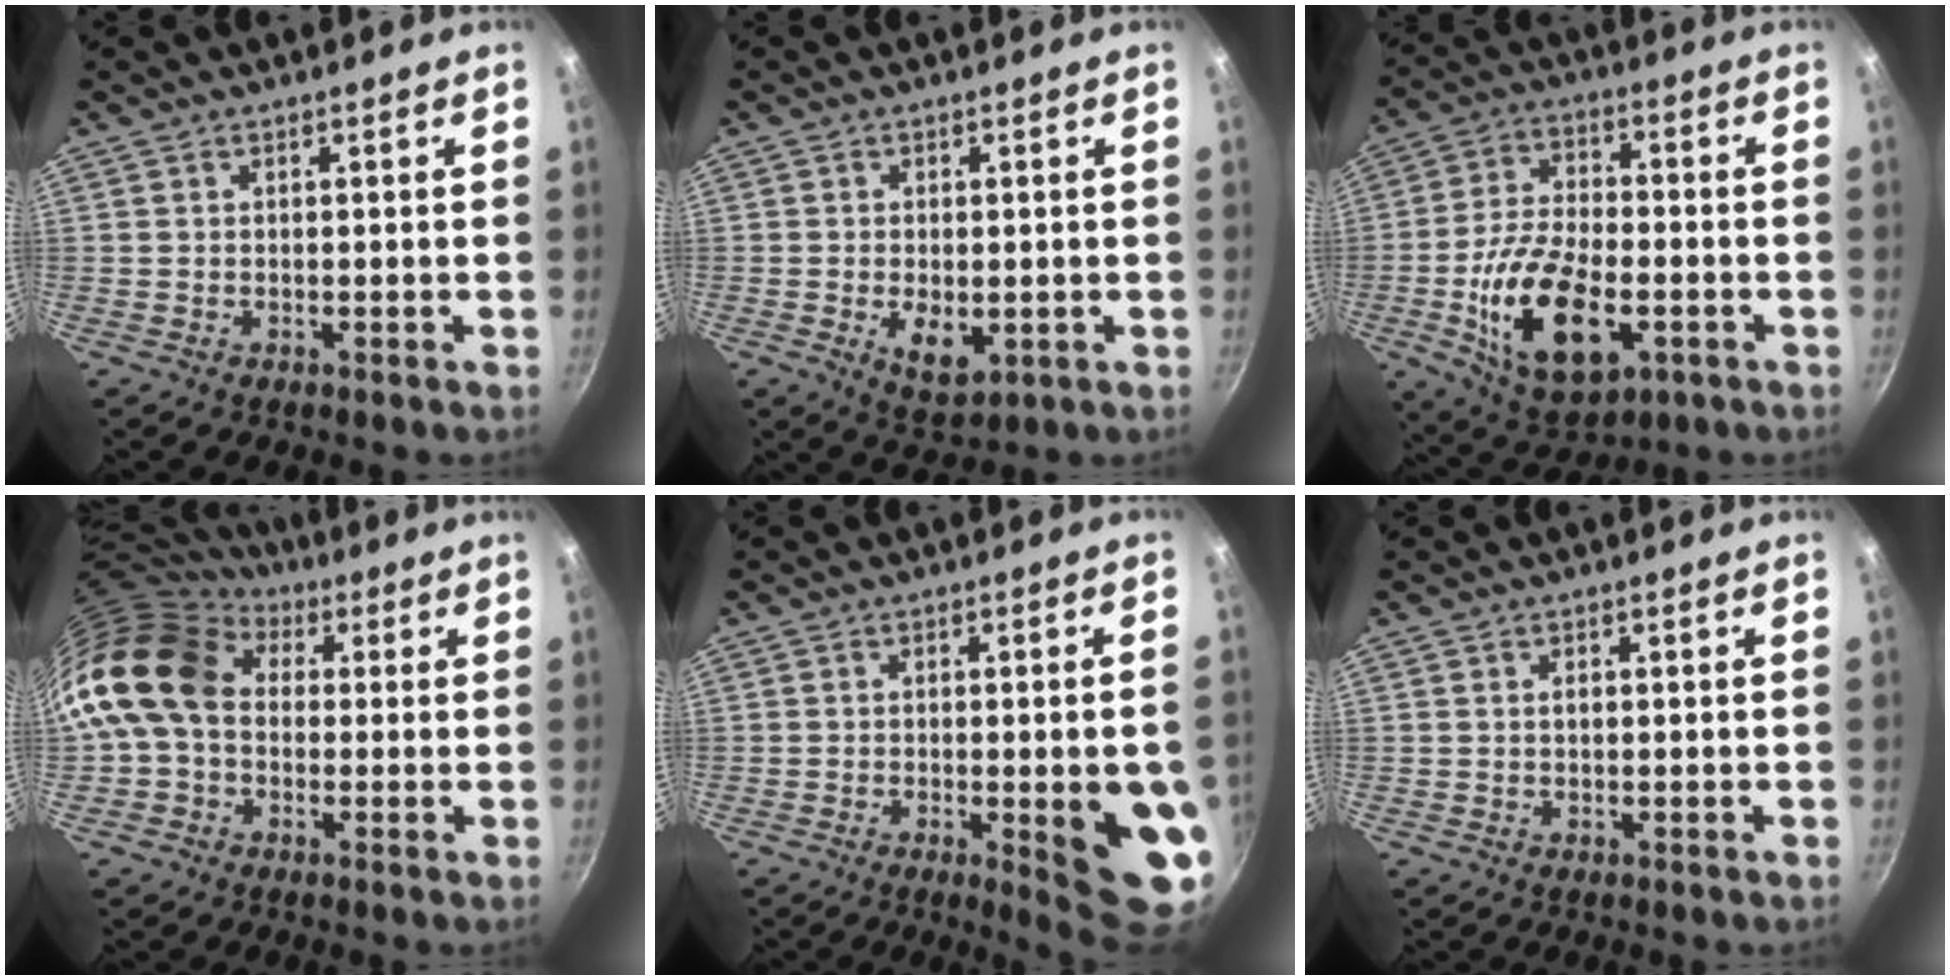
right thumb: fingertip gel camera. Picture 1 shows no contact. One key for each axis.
{"total": 6.3, "fx": -1.1, "fy": 3.6, "fz": 5.1, "tx": -0.072, "ty": -0.011, "tz": -0.006}
{"total": 18.2, "fx": -5.1, "fy": 9.6, "fz": 14.6, "tx": -0.256, "ty": 0.016, "tz": -0.083}
{"total": 14.9, "fx": 2.0, "fy": 11.2, "fz": 9.5, "tx": -0.161, "ty": 0.020, "tz": 0.016}
{"total": 12.5, "fx": -2.6, "fy": 3.1, "fz": 11.8, "tx": -0.120, "ty": 0.004, "tz": -0.025}
{"total": 1.1, "fx": 0.2, "fy": 0.7, "fz": 0.9, "tx": -0.013, "ty": 0.003, "tz": 0.002}